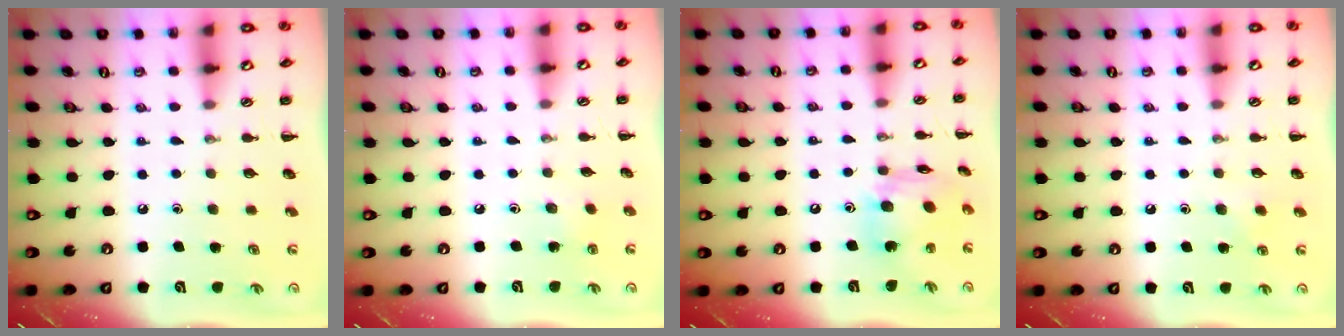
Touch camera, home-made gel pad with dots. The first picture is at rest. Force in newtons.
{"total": 4.4, "press": 4.2, "slide": 1.5}
{"total": 12.7, "press": 12.7, "slide": 0.9}
{"total": 3.9, "press": 3.7, "slide": 1.1}